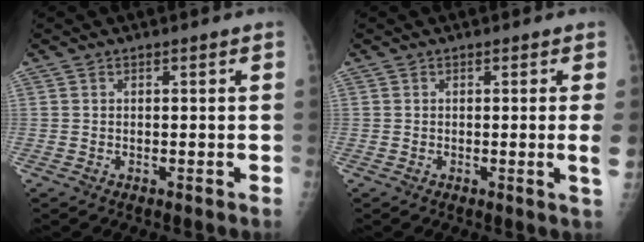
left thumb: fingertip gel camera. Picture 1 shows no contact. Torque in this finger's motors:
{"motor_torque": [0.10, -0.27, 0.42, 0.02, 0.00]}